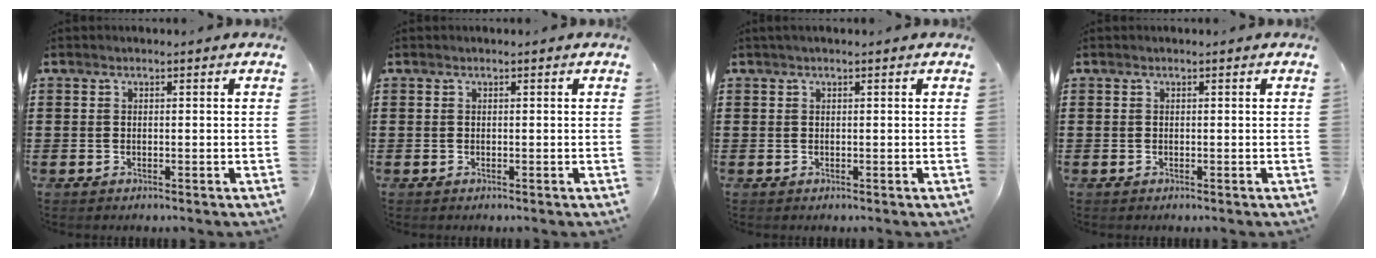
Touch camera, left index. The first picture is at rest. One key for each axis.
{"total": 0.0}
{"total": 0.5, "fx": 0.3, "fy": 0.0, "fz": 0.5, "tx": -0.008, "ty": 0.000, "tz": 0.006}
{"total": 0.0}